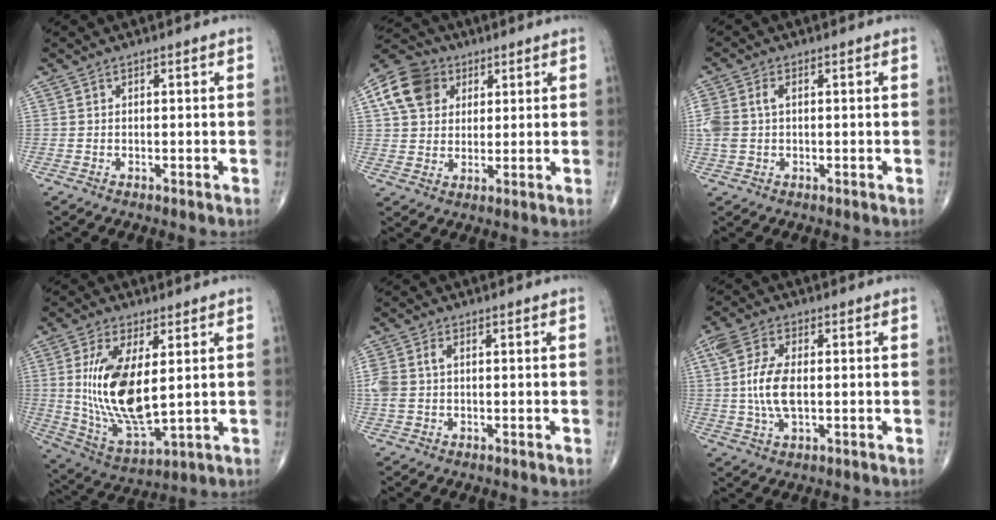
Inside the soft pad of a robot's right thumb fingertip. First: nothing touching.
{"total": 11.0, "force": [4.1, 8.7, 5.2], "torque": [-0.082, 0.000, 0.066]}
{"total": 5.3, "force": [0.6, 3.4, 4.0], "torque": [-0.114, 0.019, 0.014]}
{"total": 16.7, "force": [2.5, 7.3, 14.8], "torque": [-0.288, -0.024, 0.063]}
{"total": 4.6, "force": [0.5, 3.0, 3.4], "torque": [-0.102, 0.018, 0.012]}
{"total": 8.9, "force": [0.3, 4.4, 7.7], "torque": [-0.177, 0.002, 0.007]}